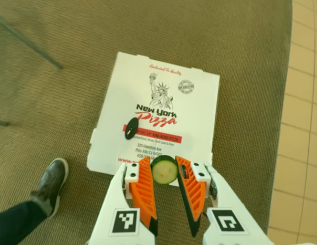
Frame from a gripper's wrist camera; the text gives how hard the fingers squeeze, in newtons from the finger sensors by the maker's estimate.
{"total": 7.2, "left": 7.1, "right": 7.3}